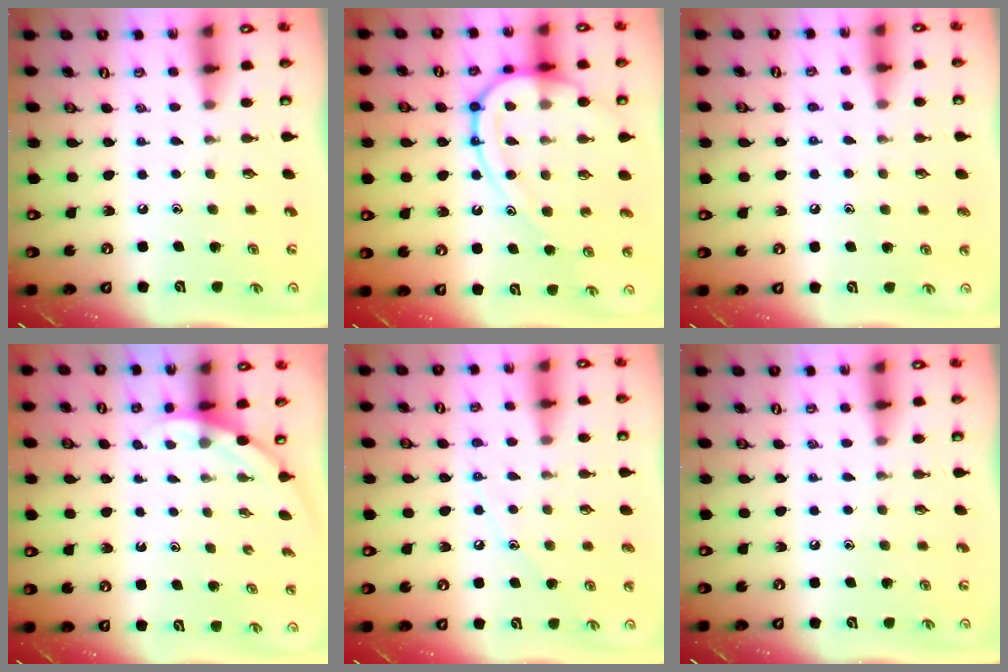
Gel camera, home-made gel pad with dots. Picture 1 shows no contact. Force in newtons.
{"total": 15.1, "press": 15.0, "slide": 1.6}
{"total": 5.6, "press": 5.5, "slide": 0.5}
{"total": 2.2, "press": 2.2, "slide": 0.0}
{"total": 6.8, "press": 6.7, "slide": 0.7}
{"total": 0.0}